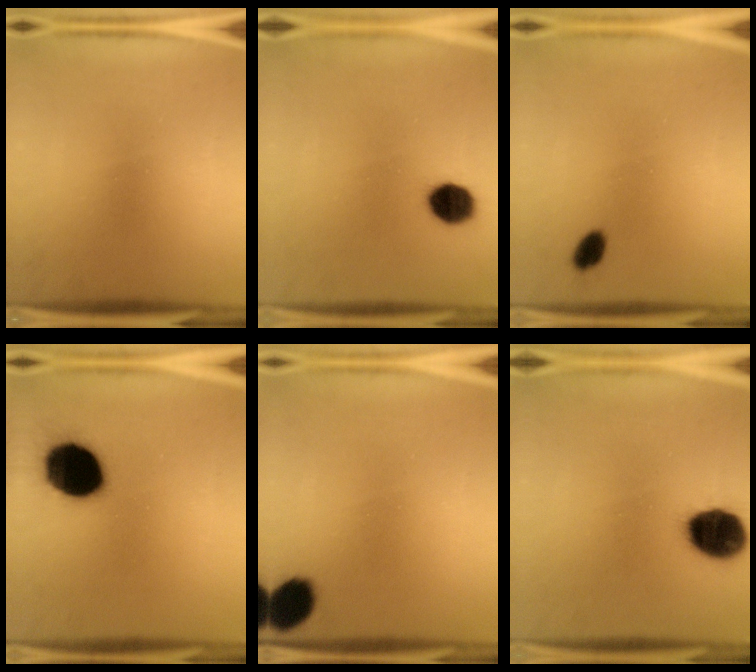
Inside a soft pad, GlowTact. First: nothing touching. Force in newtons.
{"total": 7.2}
{"total": 2.9}
{"total": 19.3}
{"total": 9.2}
{"total": 13.9}